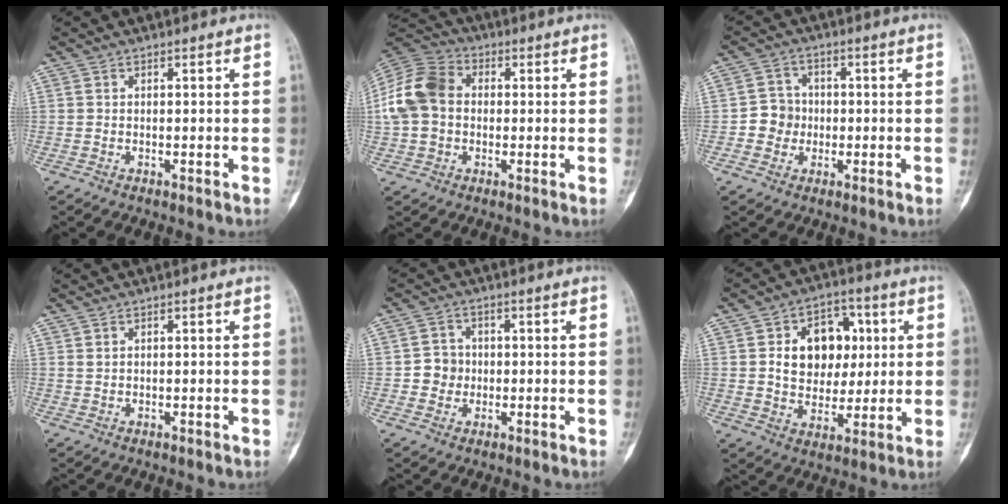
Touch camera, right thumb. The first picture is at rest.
{"total": 12.8, "force": [0.5, 9.9, 8.1], "torque": [-0.159, 0.032, 0.002]}
{"total": 5.2, "force": [-0.8, 4.9, 1.3], "torque": [0.007, 0.012, -0.021]}
{"total": 0.7, "force": [0.5, 0.3, 0.3], "torque": [-0.004, 0.000, 0.009]}
{"total": 4.1, "force": [-0.3, 3.9, 1.1], "torque": [0.007, 0.009, -0.010]}
{"total": 13.6, "force": [2.7, 10.2, 8.6], "torque": [-0.080, 0.004, 0.047]}